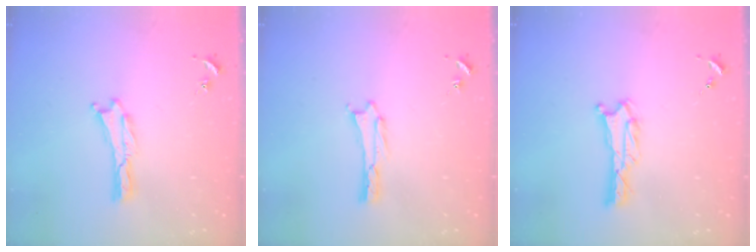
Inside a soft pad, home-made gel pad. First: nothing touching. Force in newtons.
{"total": 0.5, "press": 0.5, "slide": 0.2}
{"total": 0.7, "press": 0.7, "slide": 0.1}